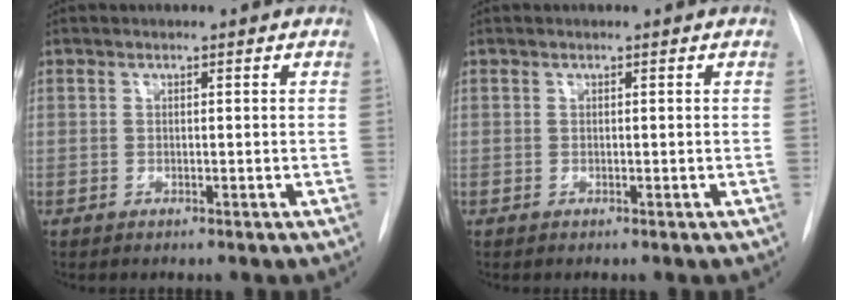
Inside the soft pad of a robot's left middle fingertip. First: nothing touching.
{"total": 0.0}